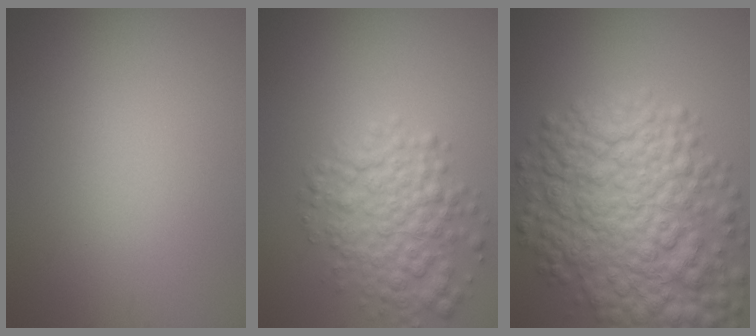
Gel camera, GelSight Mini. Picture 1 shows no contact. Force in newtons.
{"total": 4.9, "press": 4.9, "slide": 0.1}
{"total": 10.0, "press": 10.0, "slide": 0.2}